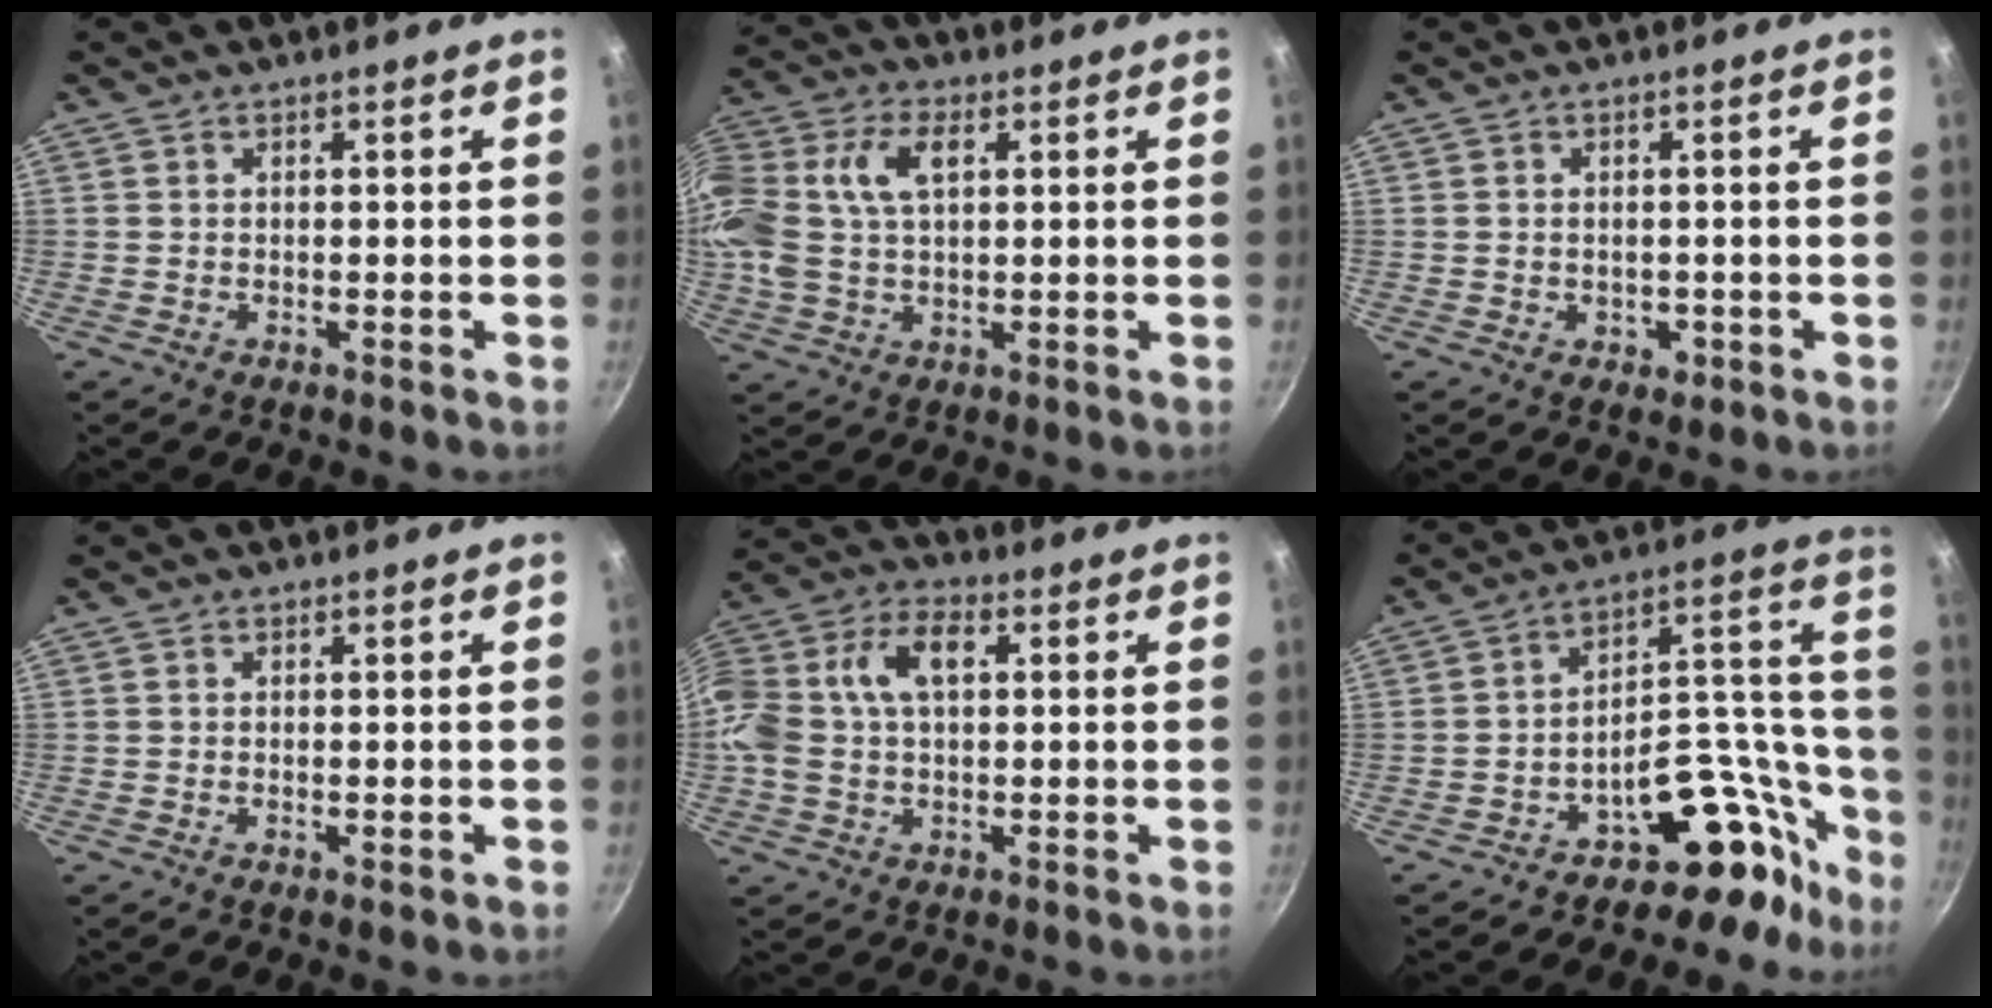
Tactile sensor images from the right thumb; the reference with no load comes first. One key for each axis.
{"total": 18.4, "fx": 4.3, "fy": 11.3, "fz": 13.9, "tx": -0.343, "ty": 0.031, "tz": 0.078}
{"total": 2.0, "fx": -0.6, "fy": 1.6, "fz": 1.1, "tx": -0.008, "ty": 0.004, "tz": -0.003}
{"total": 0.8, "fx": -0.2, "fy": 0.3, "fz": 0.7, "tx": -0.012, "ty": -0.003, "tz": -0.003}
{"total": 15.2, "fx": 2.5, "fy": 9.3, "fz": 11.7, "tx": -0.257, "ty": 0.033, "tz": 0.042}
{"total": 15.9, "fx": -10.9, "fy": 7.6, "fz": 8.8, "tx": -0.042, "ty": 0.156, "tz": -0.168}